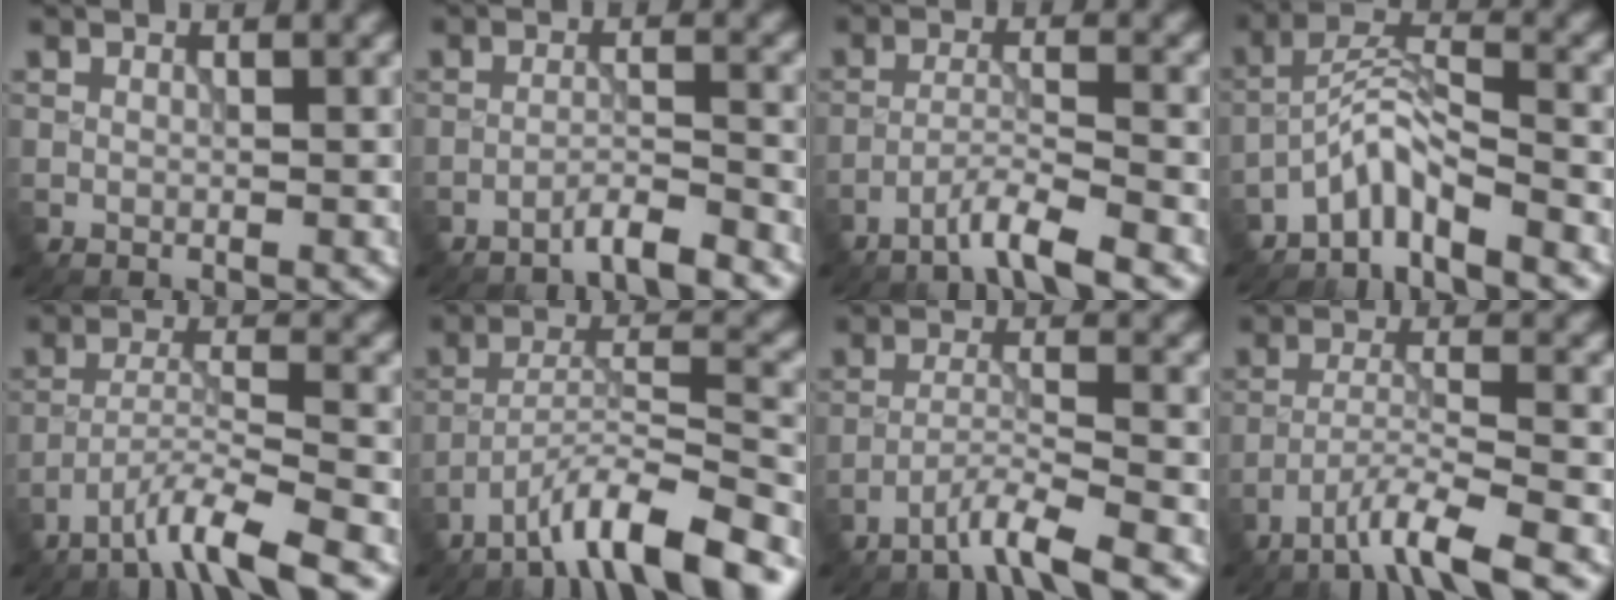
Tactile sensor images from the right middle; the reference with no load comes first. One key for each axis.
{"total": 2.9, "fx": -2.5, "fy": 0.1, "fz": 1.4, "tx": -0.013, "ty": 0.009, "tz": -0.053}
{"total": 3.6, "fx": -2.8, "fy": 0.1, "fz": 2.3, "tx": -0.035, "ty": 0.006, "tz": -0.065}
{"total": 4.2, "fx": -3.5, "fy": 0.6, "fz": 2.3, "tx": -0.039, "ty": 0.011, "tz": -0.077}
{"total": 5.7, "fx": -4.3, "fy": 0.4, "fz": 3.7, "tx": -0.061, "ty": 0.003, "tz": -0.087}
{"total": 9.0, "fx": -6.6, "fy": 1.7, "fz": 5.9, "tx": -0.094, "ty": 0.009, "tz": -0.118}
{"total": 3.8, "fx": -2.9, "fy": 0.0, "fz": 2.4, "tx": -0.035, "ty": 0.006, "tz": -0.069}
{"total": 5.1, "fx": -3.7, "fy": 0.4, "fz": 3.5, "tx": -0.057, "ty": 0.003, "tz": -0.079}